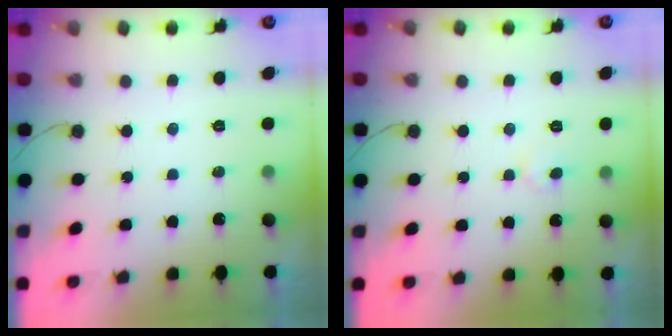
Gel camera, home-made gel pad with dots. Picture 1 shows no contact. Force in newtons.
{"total": 3.7, "press": 3.7, "slide": 0.3}